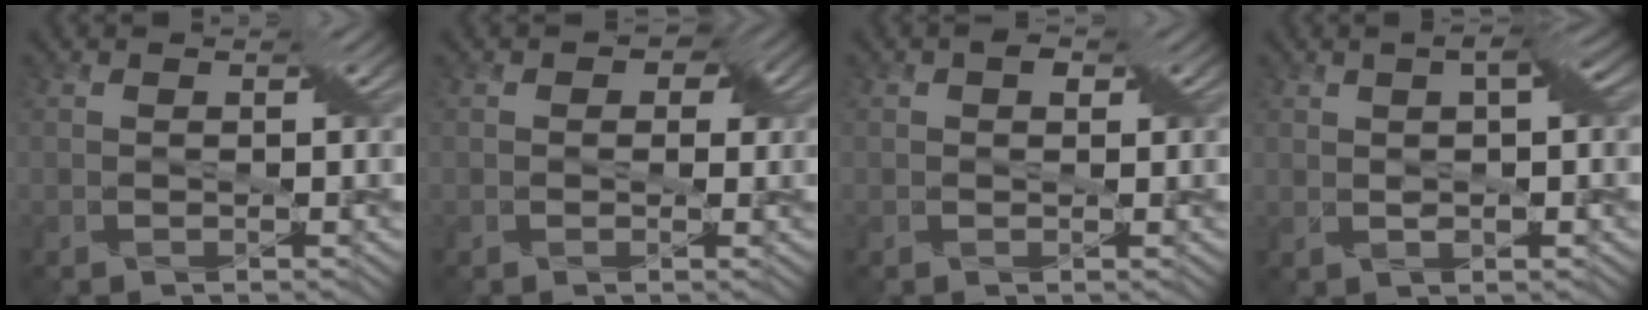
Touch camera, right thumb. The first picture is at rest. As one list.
[{"total": 2.7, "force": [0.9, 2.0, 1.6], "torque": [-0.018, -0.003, 0.005]}, {"total": 1.2, "force": [0.5, 0.8, 0.8], "torque": [-0.009, 0.002, 0.007]}, {"total": 3.7, "force": [0.7, 1.0, 3.5], "torque": [-0.066, 0.009, 0.012]}]